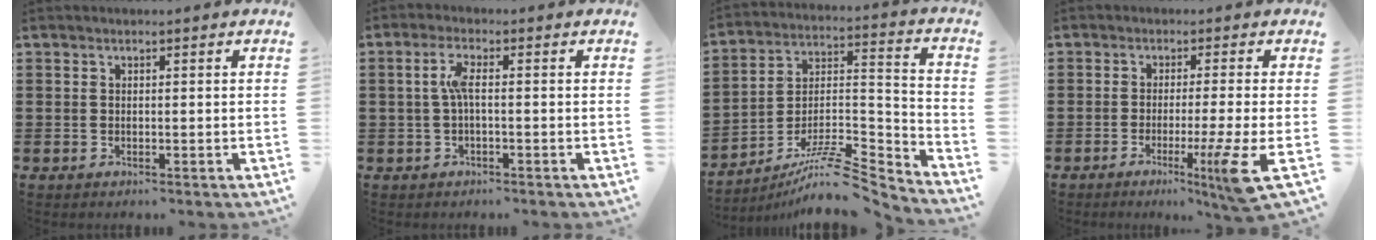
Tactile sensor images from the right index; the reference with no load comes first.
{"total": 3.5, "force": [-0.2, 0.7, 3.5], "torque": [-0.073, 0.002, -0.008]}
{"total": 9.5, "force": [-7.5, 2.1, 5.4], "torque": [-0.089, 0.009, -0.145]}
{"total": 7.9, "force": [-2.8, -1.7, 7.1], "torque": [-0.121, -0.030, -0.050]}